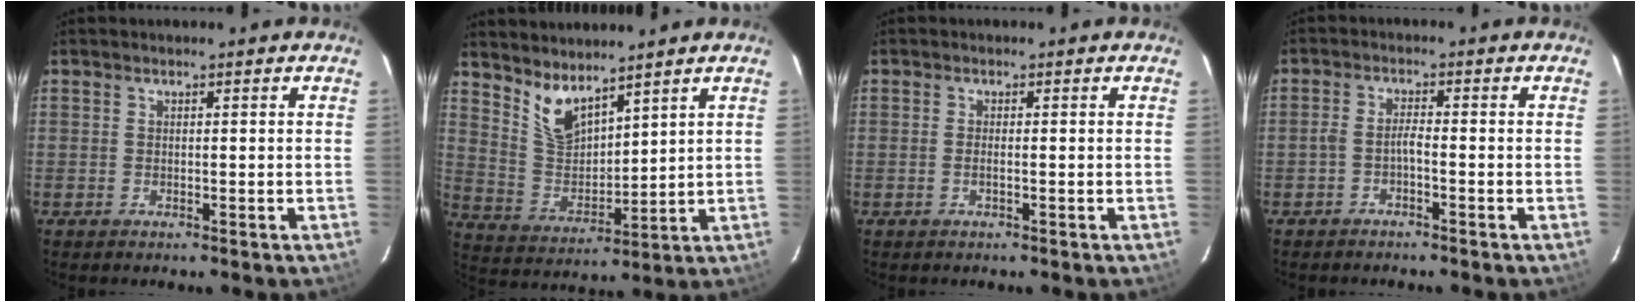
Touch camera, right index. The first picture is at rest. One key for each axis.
{"total": 7.9, "fx": 6.2, "fy": 2.8, "fz": 4.1, "tx": -0.080, "ty": -0.007, "tz": 0.132}
{"total": 0.9, "fx": -0.4, "fy": -0.1, "fz": 0.8, "tx": -0.016, "ty": -0.001, "tz": -0.007}
{"total": 2.1, "fx": -1.4, "fy": 0.2, "fz": 1.5, "tx": -0.038, "ty": 0.007, "tz": -0.027}